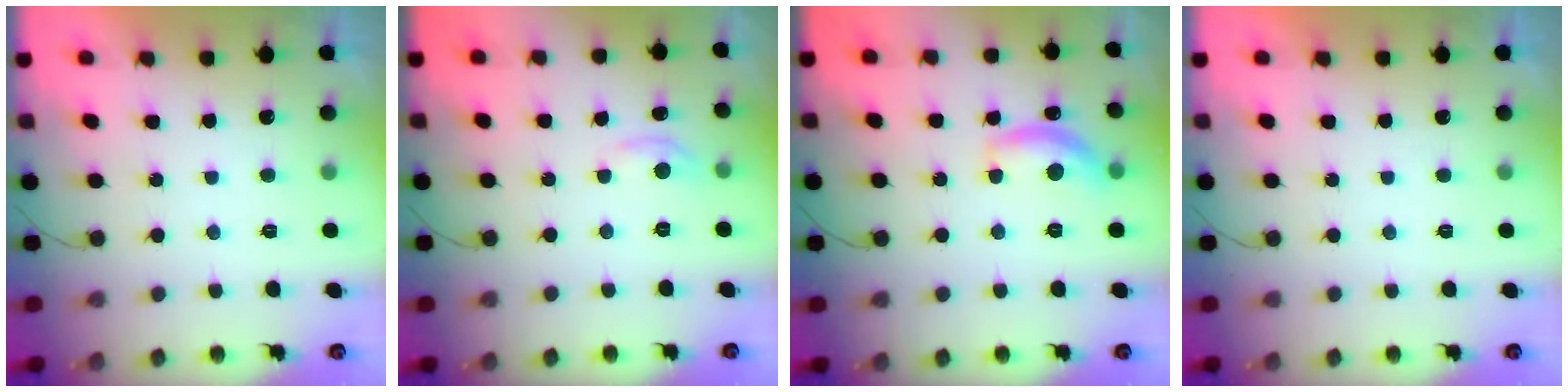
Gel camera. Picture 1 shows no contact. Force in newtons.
{"total": 3.6, "press": 3.5, "slide": 0.5}
{"total": 12.6, "press": 12.6, "slide": 0.8}
{"total": 0.0}